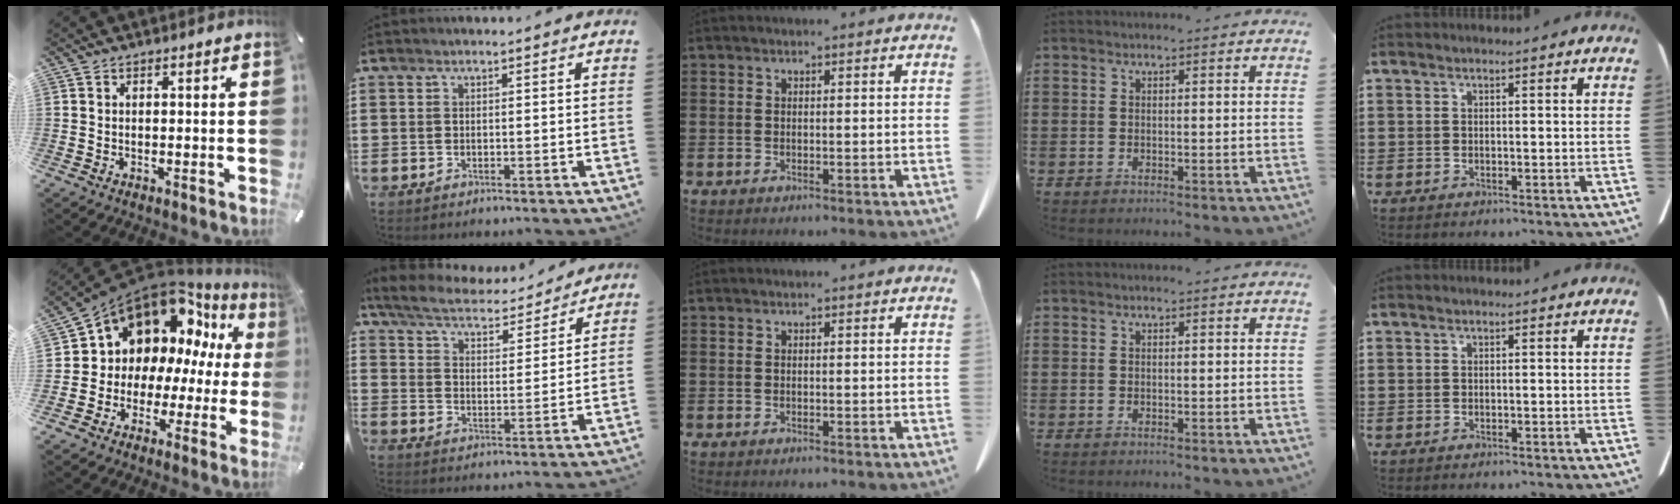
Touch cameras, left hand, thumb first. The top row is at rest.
{"thumb": {"total": 13.5, "force": [7.6, 10.1, 4.7], "torque": [-0.087, -0.081, 0.141]}, "index": {"total": 5.4, "force": [5.1, 0.5, 1.6], "torque": [-0.058, -0.035, 0.083]}}